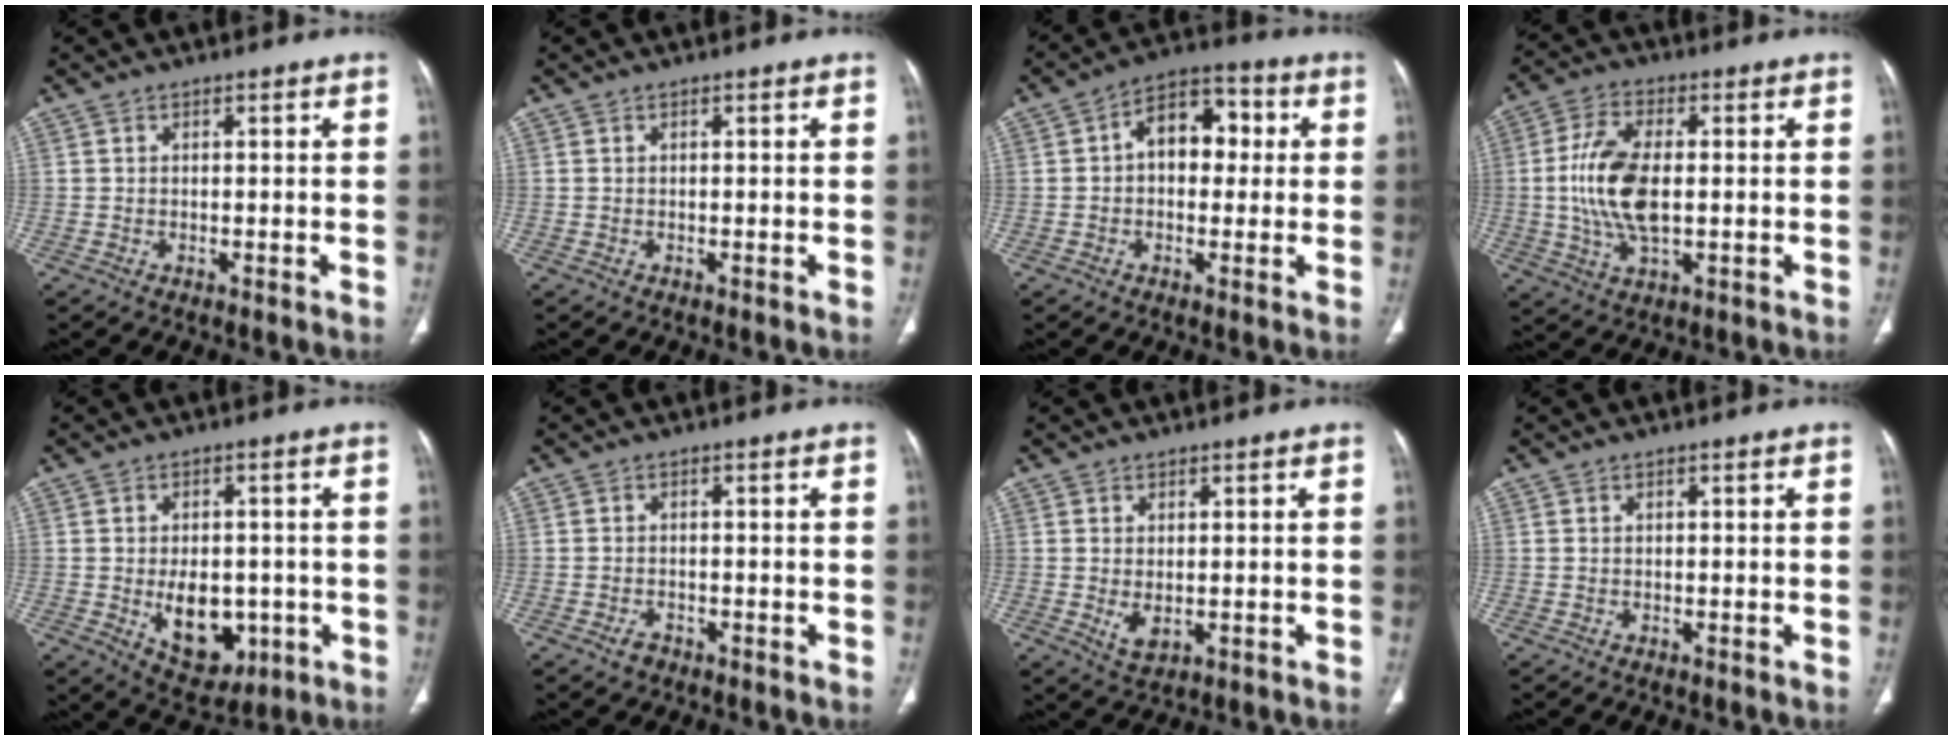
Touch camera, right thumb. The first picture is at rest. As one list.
[{"total": 0.0}, {"total": 10.1, "force": [1.2, 6.7, 7.4], "torque": [-0.079, 0.028, 0.010]}, {"total": 12.5, "force": [-0.1, 6.2, 10.8], "torque": [-0.227, 0.003, -0.001]}, {"total": 10.9, "force": [-2.2, 7.2, 7.9], "torque": [-0.084, -0.001, -0.011]}, {"total": 1.7, "force": [-1.2, 1.1, 0.7], "torque": [-0.015, 0.007, -0.017]}, {"total": 3.3, "force": [-0.3, 1.9, 2.7], "torque": [-0.044, -0.009, 0.007]}, {"total": 0.0}]